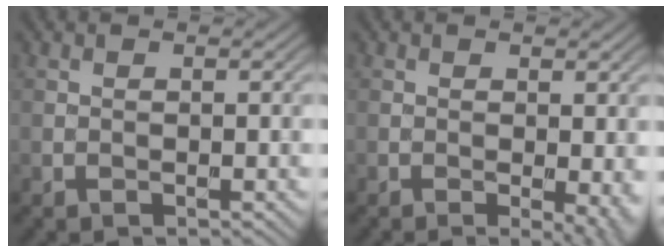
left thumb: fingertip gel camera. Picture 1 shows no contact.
{"total": 3.4, "force": [-0.6, 0.7, 3.3], "torque": [-0.044, -0.008, -0.009]}